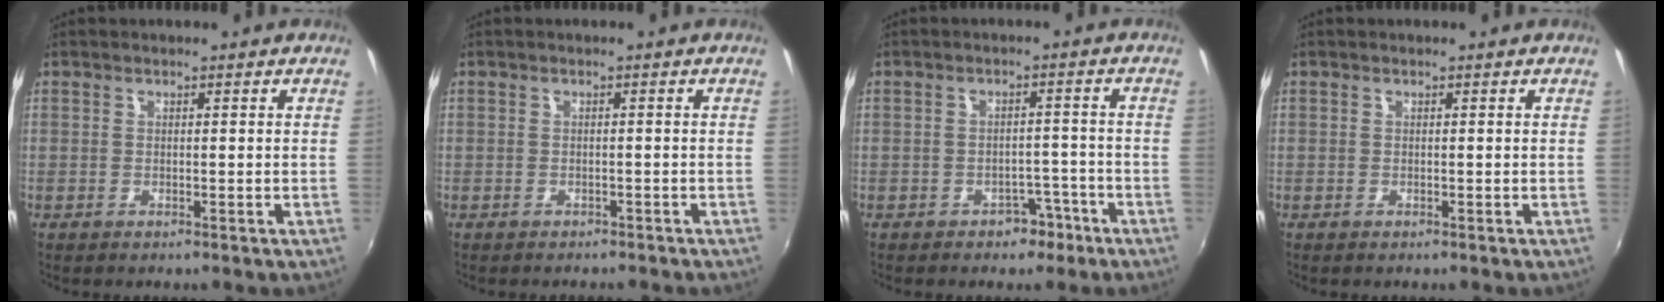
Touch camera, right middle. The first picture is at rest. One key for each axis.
{"total": 2.3, "fx": -2.1, "fy": 0.9, "fz": 0.6, "tx": -0.012, "ty": -0.009, "tz": -0.027}
{"total": 4.1, "fx": -2.8, "fy": 2.7, "fz": 1.3, "tx": -0.025, "ty": 0.013, "tz": -0.029}
{"total": 0.0}